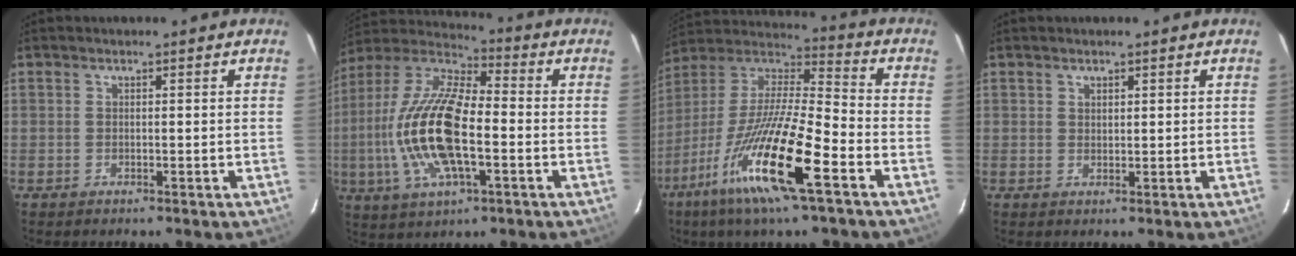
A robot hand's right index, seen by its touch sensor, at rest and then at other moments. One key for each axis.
{"total": 19.5, "fx": -3.3, "fy": 7.4, "fz": 17.8, "tx": -0.367, "ty": -0.002, "tz": -0.070}
{"total": 20.9, "fx": -10.5, "fy": 2.9, "fz": 17.8, "tx": -0.350, "ty": -0.034, "tz": -0.210}
{"total": 1.2, "fx": 0.9, "fy": 0.8, "fz": 0.3, "tx": -0.001, "ty": 0.002, "tz": 0.015}